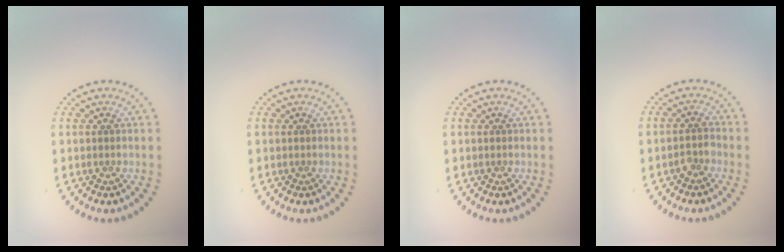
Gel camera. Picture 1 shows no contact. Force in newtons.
{"total": 0.0}
{"total": 0.0}
{"total": 1.2, "press": 1.1, "slide": 0.5}